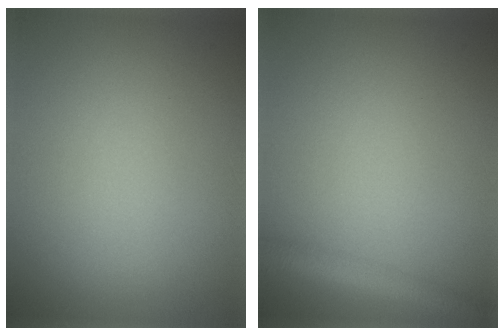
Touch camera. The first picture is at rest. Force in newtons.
{"total": 2.9, "press": 2.9, "slide": 0.1}